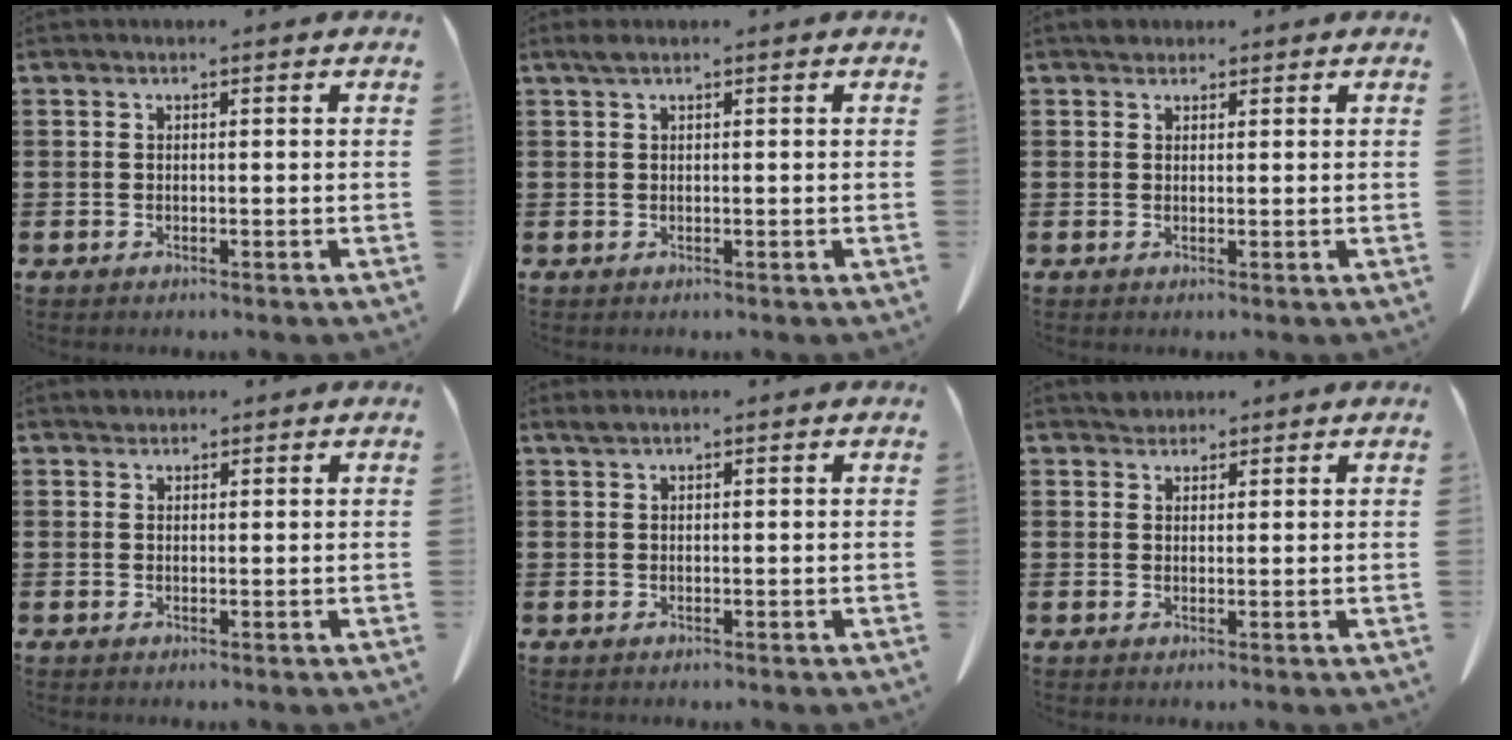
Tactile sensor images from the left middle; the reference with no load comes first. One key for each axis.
{"total": 0.8, "fx": 0.4, "fy": 0.1, "fz": 0.7, "tx": -0.015, "ty": 0.002, "tz": 0.008}
{"total": 1.4, "fx": 1.2, "fy": 0.8, "fz": 0.1, "tx": -0.007, "ty": 0.004, "tz": 0.023}
{"total": 0.9, "fx": 0.8, "fy": 0.4, "fz": 0.0, "tx": 0.005, "ty": -0.001, "tz": 0.013}
{"total": 0.6, "fx": 0.5, "fy": 0.0, "fz": 0.4, "tx": -0.009, "ty": 0.000, "tz": 0.009}
{"total": 1.8, "fx": 1.7, "fy": 0.7, "fz": 0.0, "tx": 0.003, "ty": -0.001, "tz": 0.032}